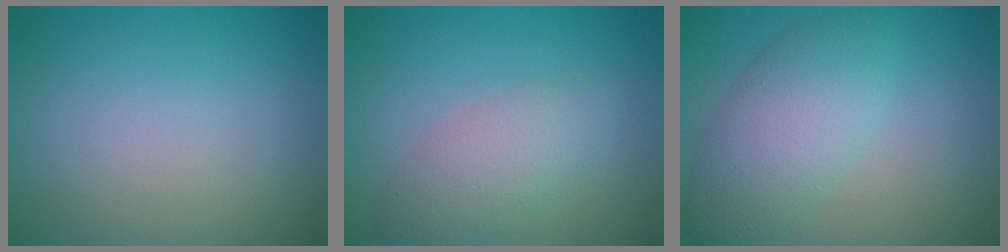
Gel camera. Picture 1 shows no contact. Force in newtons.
{"total": 3.8, "press": 3.8, "slide": 0.0}
{"total": 5.3, "press": 5.3, "slide": 0.1}